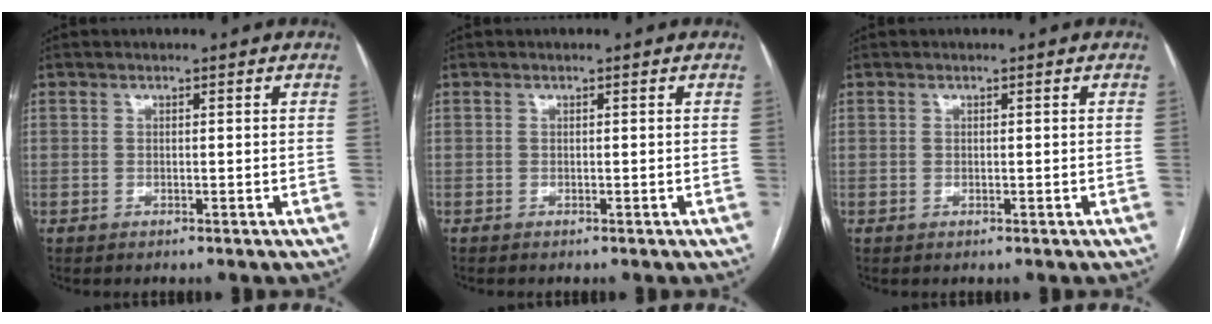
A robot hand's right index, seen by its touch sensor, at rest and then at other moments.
{"total": 0.6, "force": [-0.5, 0.0, 0.2], "torque": [-0.002, -0.002, -0.008]}
{"total": 0.0}